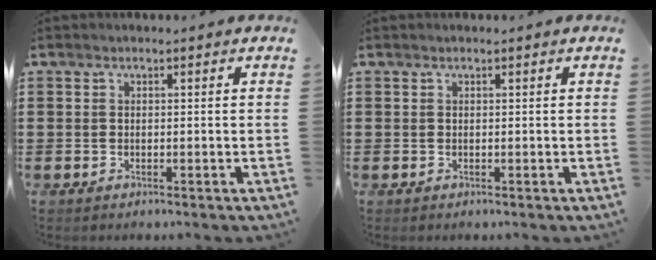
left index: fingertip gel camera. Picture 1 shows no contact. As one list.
[{"total": 0.0}]